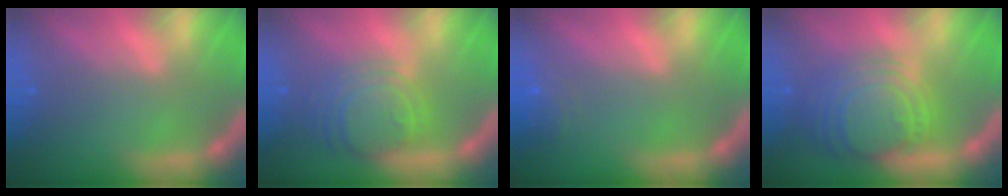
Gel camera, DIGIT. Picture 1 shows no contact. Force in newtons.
{"total": 6.5}
{"total": 1.9}
{"total": 10.0}